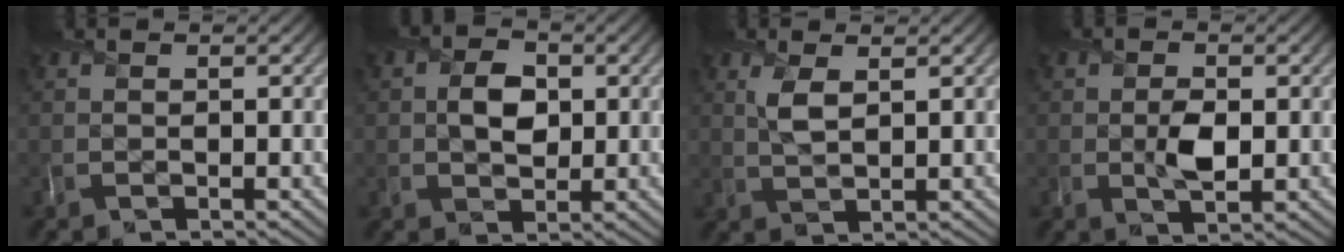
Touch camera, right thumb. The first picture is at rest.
{"total": 3.9, "force": [0.4, 2.8, 2.7], "torque": [-0.058, -0.002, 0.000]}
{"total": 2.8, "force": [1.2, 1.0, 2.4], "torque": [-0.059, 0.003, 0.026]}
{"total": 3.4, "force": [-0.1, 2.0, 2.7], "torque": [-0.053, -0.005, -0.001]}